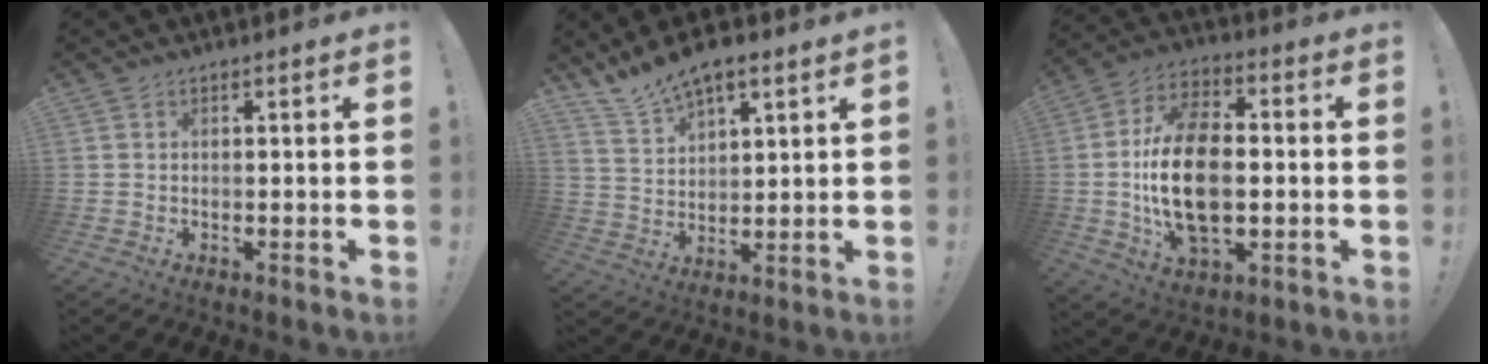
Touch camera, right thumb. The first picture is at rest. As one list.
[{"total": 9.2, "force": [7.8, 3.3, 3.5], "torque": [-0.077, -0.048, 0.150]}, {"total": 19.3, "force": [-1.5, 11.8, 15.2], "torque": [-0.280, 0.005, -0.026]}]